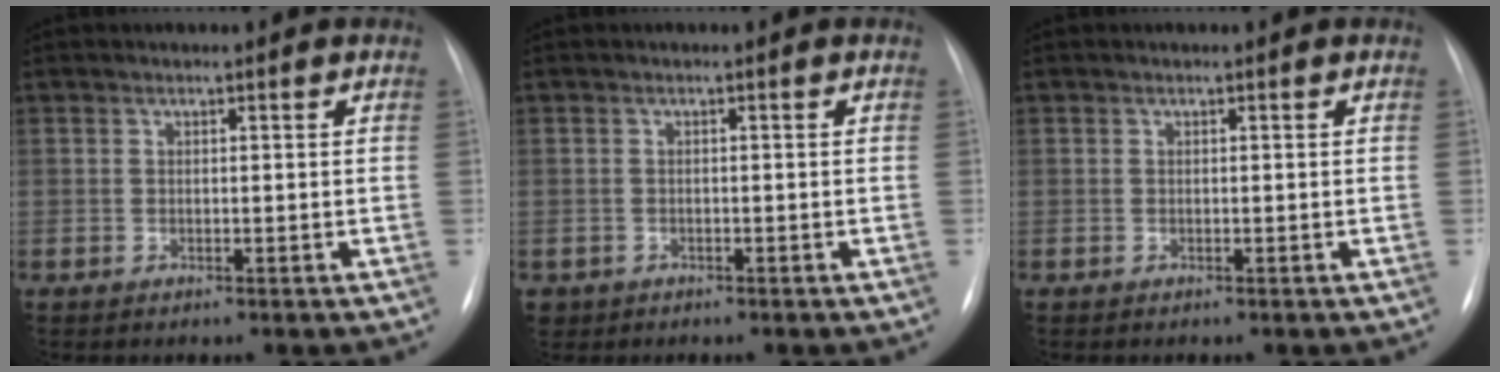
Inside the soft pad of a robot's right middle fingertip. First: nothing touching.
{"total": 1.5, "force": [-0.8, 1.3, 0.0], "torque": [-0.003, 0.003, -0.008]}
{"total": 0.0}